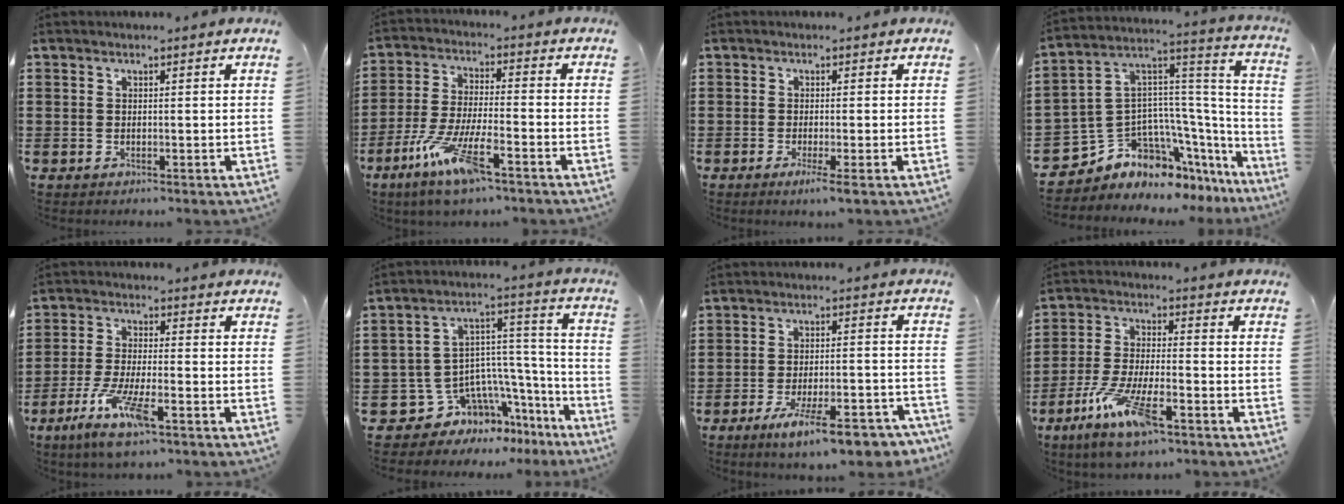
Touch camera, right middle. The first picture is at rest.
{"total": 10.1, "force": [-6.4, 1.5, 7.7], "torque": [-0.166, -0.010, -0.122]}
{"total": 1.9, "force": [-1.0, -0.2, 1.6], "torque": [-0.027, -0.006, -0.017]}
{"total": 7.8, "force": [-6.0, 4.6, 1.9], "torque": [-0.074, -0.017, -0.122]}
{"total": 8.2, "force": [-4.8, 1.5, 6.5], "torque": [-0.140, -0.013, -0.090]}
{"total": 6.9, "force": [-4.6, 5.0, 1.4], "torque": [-0.060, -0.016, -0.082]}
{"total": 10.2, "force": [-7.3, 1.6, 6.9], "torque": [-0.114, 0.009, -0.131]}
{"total": 11.0, "force": [-6.8, 2.8, 8.1], "torque": [-0.175, 0.000, -0.132]}